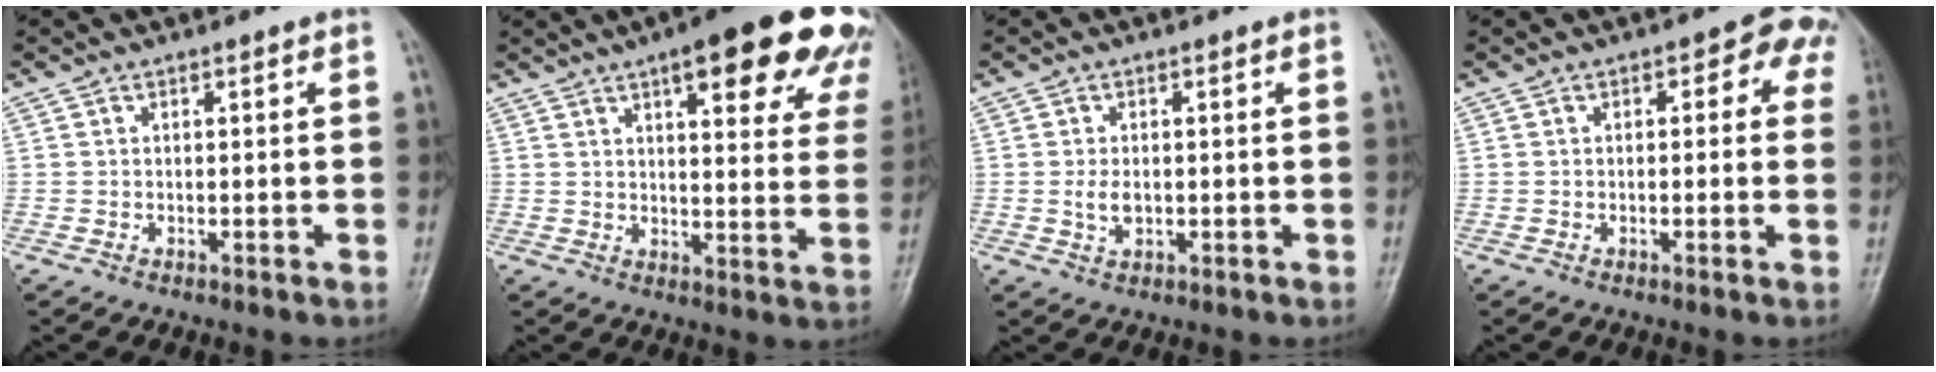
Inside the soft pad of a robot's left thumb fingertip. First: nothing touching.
{"total": 21.9, "force": [12.4, 6.6, 16.8], "torque": [-0.181, -0.023, 0.145]}
{"total": 2.6, "force": [-0.3, 1.7, 2.0], "torque": [-0.038, 0.000, -0.003]}
{"total": 5.7, "force": [1.6, 3.5, 4.2], "torque": [-0.003, 0.014, 0.002]}